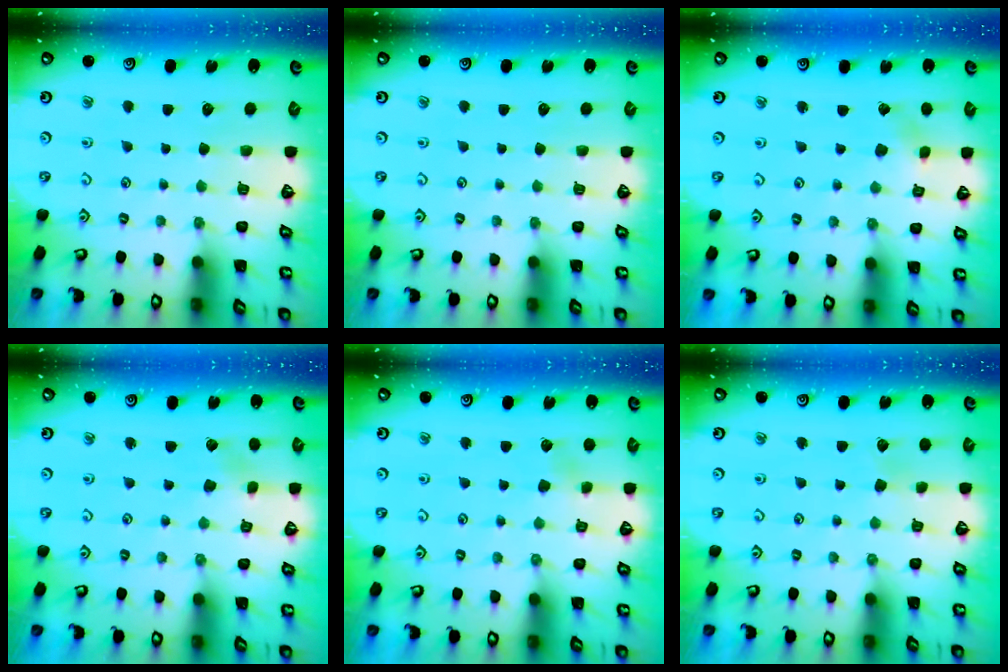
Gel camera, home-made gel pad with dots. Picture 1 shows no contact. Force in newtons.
{"total": 0.0}
{"total": 1.8, "press": 1.8, "slide": 0.2}
{"total": 1.3, "press": 1.3, "slide": 0.1}
{"total": 3.6, "press": 3.5, "slide": 0.4}
{"total": 2.9, "press": 2.9, "slide": 0.3}